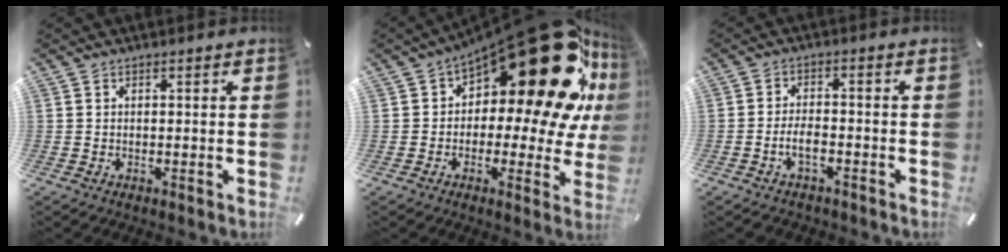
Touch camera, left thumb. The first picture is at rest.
{"total": 29.5, "force": [11.9, 13.1, 23.6], "torque": [-0.315, -0.103, 0.207]}
{"total": 4.4, "force": [-2.1, 2.3, 3.1], "torque": [-0.057, 0.012, -0.040]}